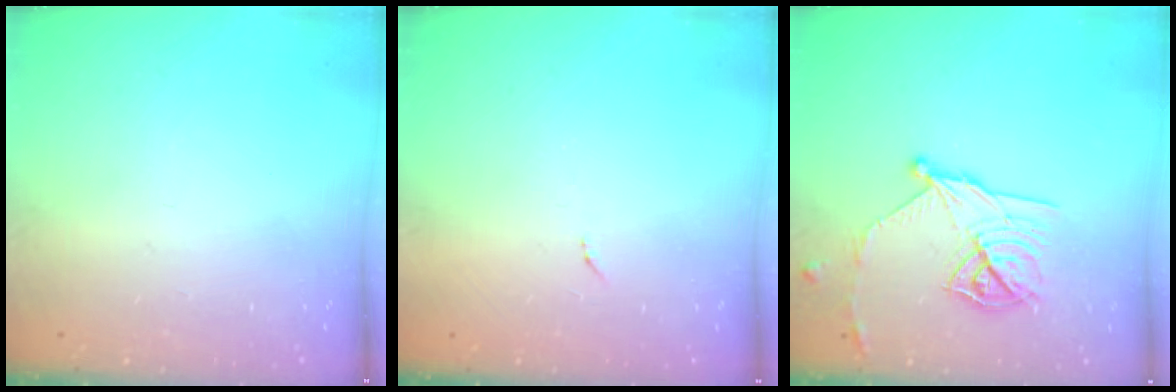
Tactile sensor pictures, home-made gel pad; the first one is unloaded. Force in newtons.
{"total": 4.2, "press": 4.2, "slide": 0.3}
{"total": 14.7, "press": 14.7, "slide": 0.6}